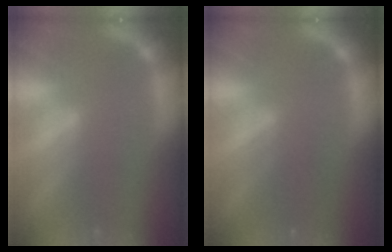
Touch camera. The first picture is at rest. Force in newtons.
{"total": 2.5}